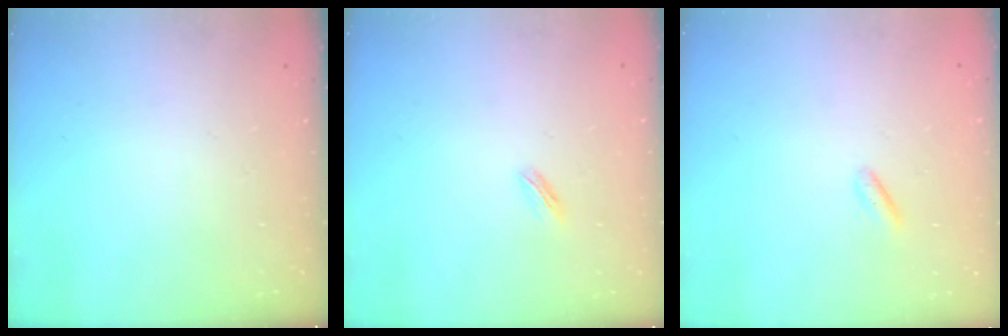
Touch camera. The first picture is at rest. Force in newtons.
{"total": 1.3, "press": 1.2, "slide": 0.3}
{"total": 1.4, "press": 1.1, "slide": 0.8}